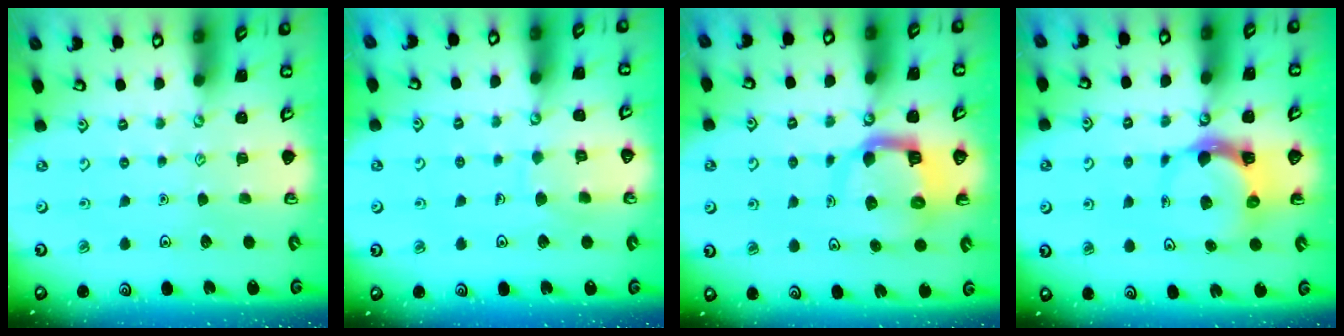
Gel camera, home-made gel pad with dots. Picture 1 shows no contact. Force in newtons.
{"total": 6.5, "press": 6.5, "slide": 0.6}
{"total": 9.6, "press": 9.5, "slide": 1.4}
{"total": 4.7, "press": 4.7, "slide": 0.7}